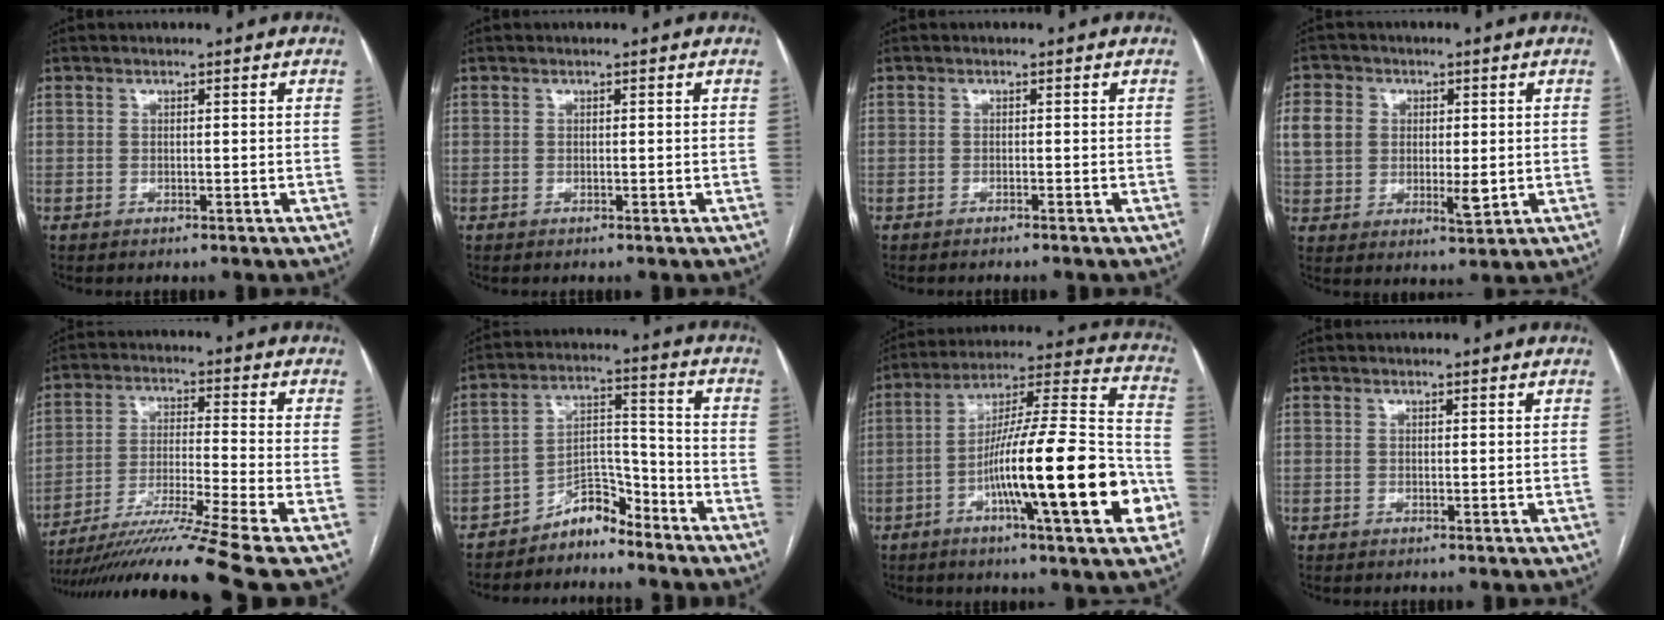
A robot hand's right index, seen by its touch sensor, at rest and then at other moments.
{"total": 0.0}
{"total": 0.7, "force": [-0.6, -0.1, 0.4], "torque": [-0.006, 0.001, -0.011]}
{"total": 9.0, "force": [1.1, 6.6, 6.1], "torque": [-0.108, 0.001, 0.024]}
{"total": 14.5, "force": [-11.1, -3.3, 8.6], "torque": [-0.165, -0.021, -0.193]}
{"total": 5.8, "force": [-5.2, 2.3, 1.2], "torque": [-0.005, 0.034, -0.095]}
{"total": 23.3, "force": [-7.6, 1.8, 21.9], "torque": [-0.313, 0.001, -0.121]}
{"total": 0.7, "force": [0.6, 0.0, 0.1], "torque": [-0.010, -0.001, 0.008]}